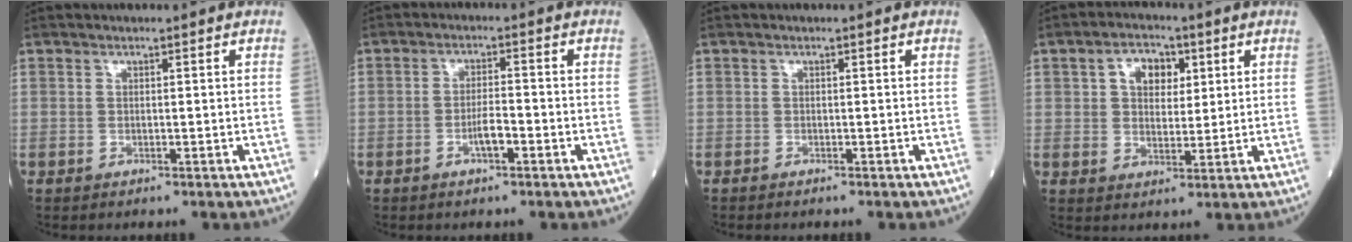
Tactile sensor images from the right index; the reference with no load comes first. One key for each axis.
{"total": 3.2, "fx": -1.5, "fy": 0.6, "fz": 2.8, "tx": -0.047, "ty": 0.002, "tz": -0.029}
{"total": 0.5, "fx": -0.5, "fy": 0.0, "fz": 0.0, "tx": 0.000, "ty": 0.000, "tz": -0.013}
{"total": 6.0, "fx": 2.2, "fy": 3.9, "fz": 4.0, "tx": -0.065, "ty": 0.016, "tz": 0.037}